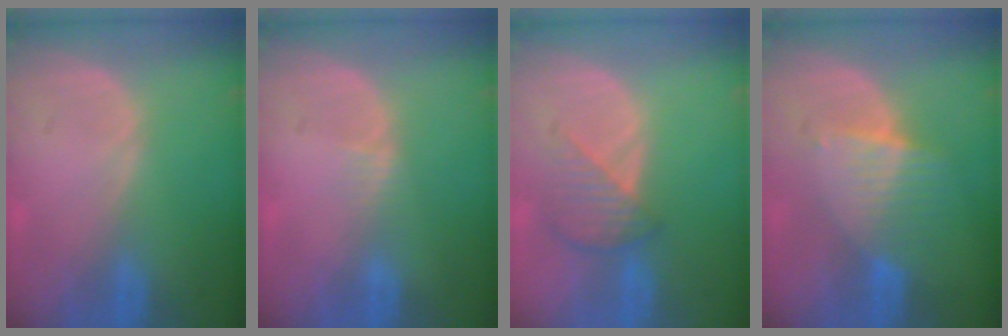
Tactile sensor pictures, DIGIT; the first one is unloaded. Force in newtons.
{"total": 1.3, "press": 1.1, "slide": 0.8}
{"total": 4.6, "press": 4.3, "slide": 1.7}
{"total": 6.7, "press": 5.9, "slide": 3.2}